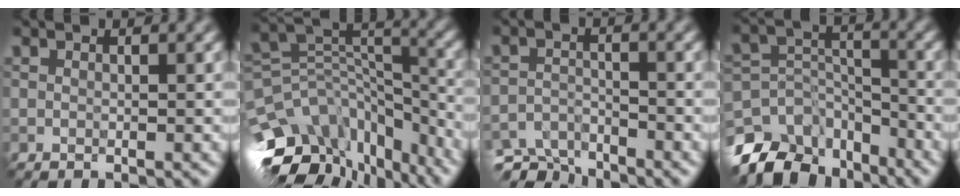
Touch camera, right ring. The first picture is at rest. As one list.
[{"total": 12.5, "force": [-8.1, 7.4, 6.0], "torque": [-0.123, 0.025, -0.105]}, {"total": 5.7, "force": [-5.5, 1.2, 0.6], "torque": [-0.016, -0.012, -0.086]}, {"total": 8.6, "force": [-6.8, 4.4, 2.9], "torque": [-0.056, -0.009, -0.114]}]